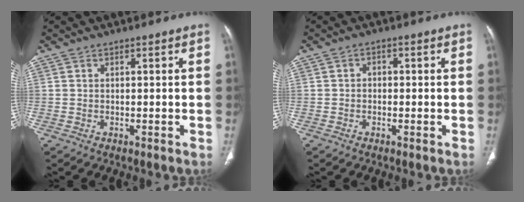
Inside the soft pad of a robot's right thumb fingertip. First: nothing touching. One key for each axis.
{"total": 1.2, "fx": -0.3, "fy": 1.1, "fz": 0.6, "tx": 0.001, "ty": 0.006, "tz": -0.010}